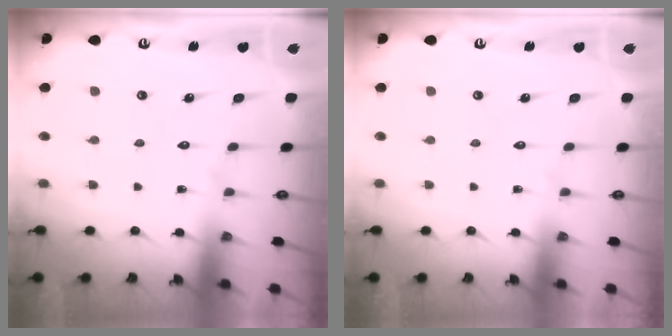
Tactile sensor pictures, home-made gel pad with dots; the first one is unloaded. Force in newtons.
{"total": 0.0}